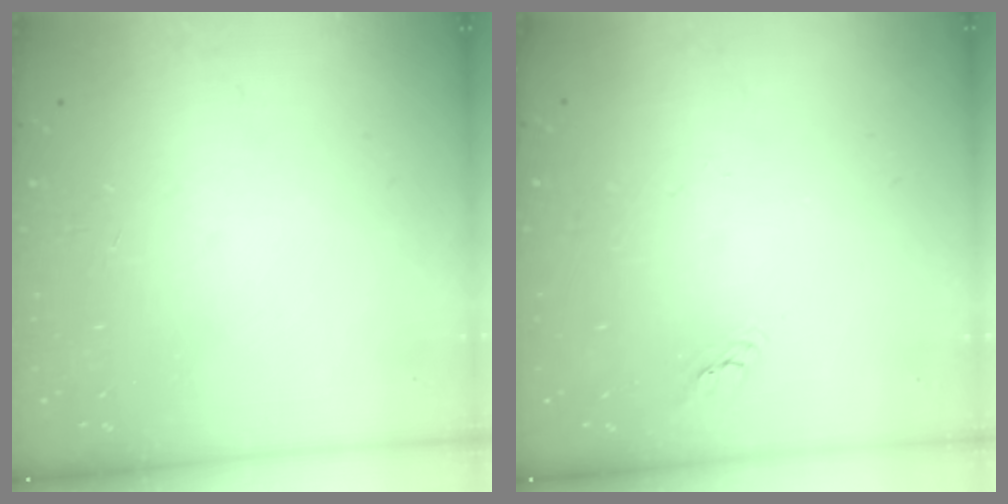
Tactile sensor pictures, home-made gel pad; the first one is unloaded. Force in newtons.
{"total": 2.2, "press": 2.2, "slide": 0.2}